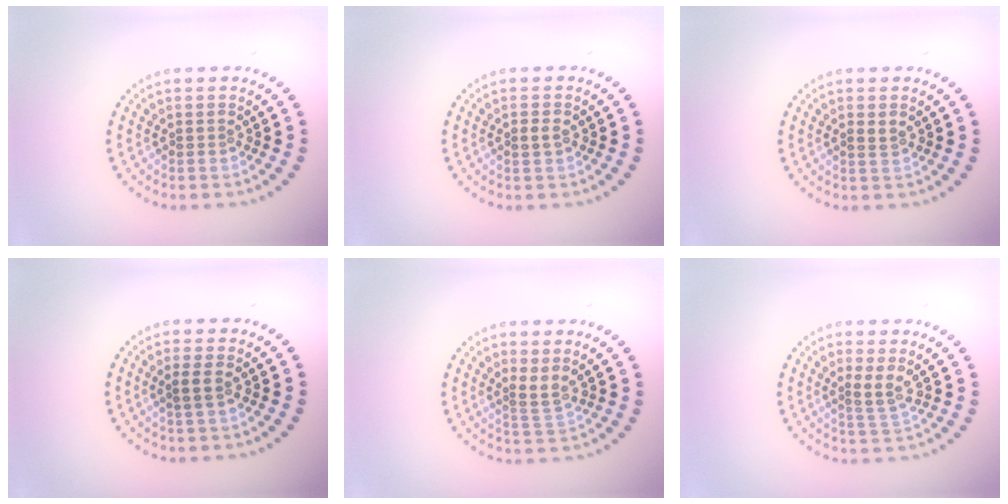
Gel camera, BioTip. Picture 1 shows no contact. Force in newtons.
{"total": 1.0, "press": 1.0, "slide": 0.2}
{"total": 0.9, "press": 0.9, "slide": 0.3}
{"total": 1.2, "press": 1.1, "slide": 0.5}
{"total": 1.7, "press": 1.2, "slide": 1.3}
{"total": 1.9, "press": 1.3, "slide": 1.4}